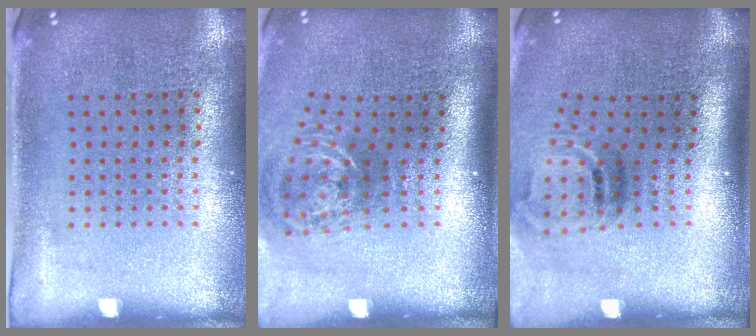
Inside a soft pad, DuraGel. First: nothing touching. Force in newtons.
{"total": 2.0, "press": 1.2, "slide": 1.6}
{"total": 2.0, "press": 1.2, "slide": 1.6}